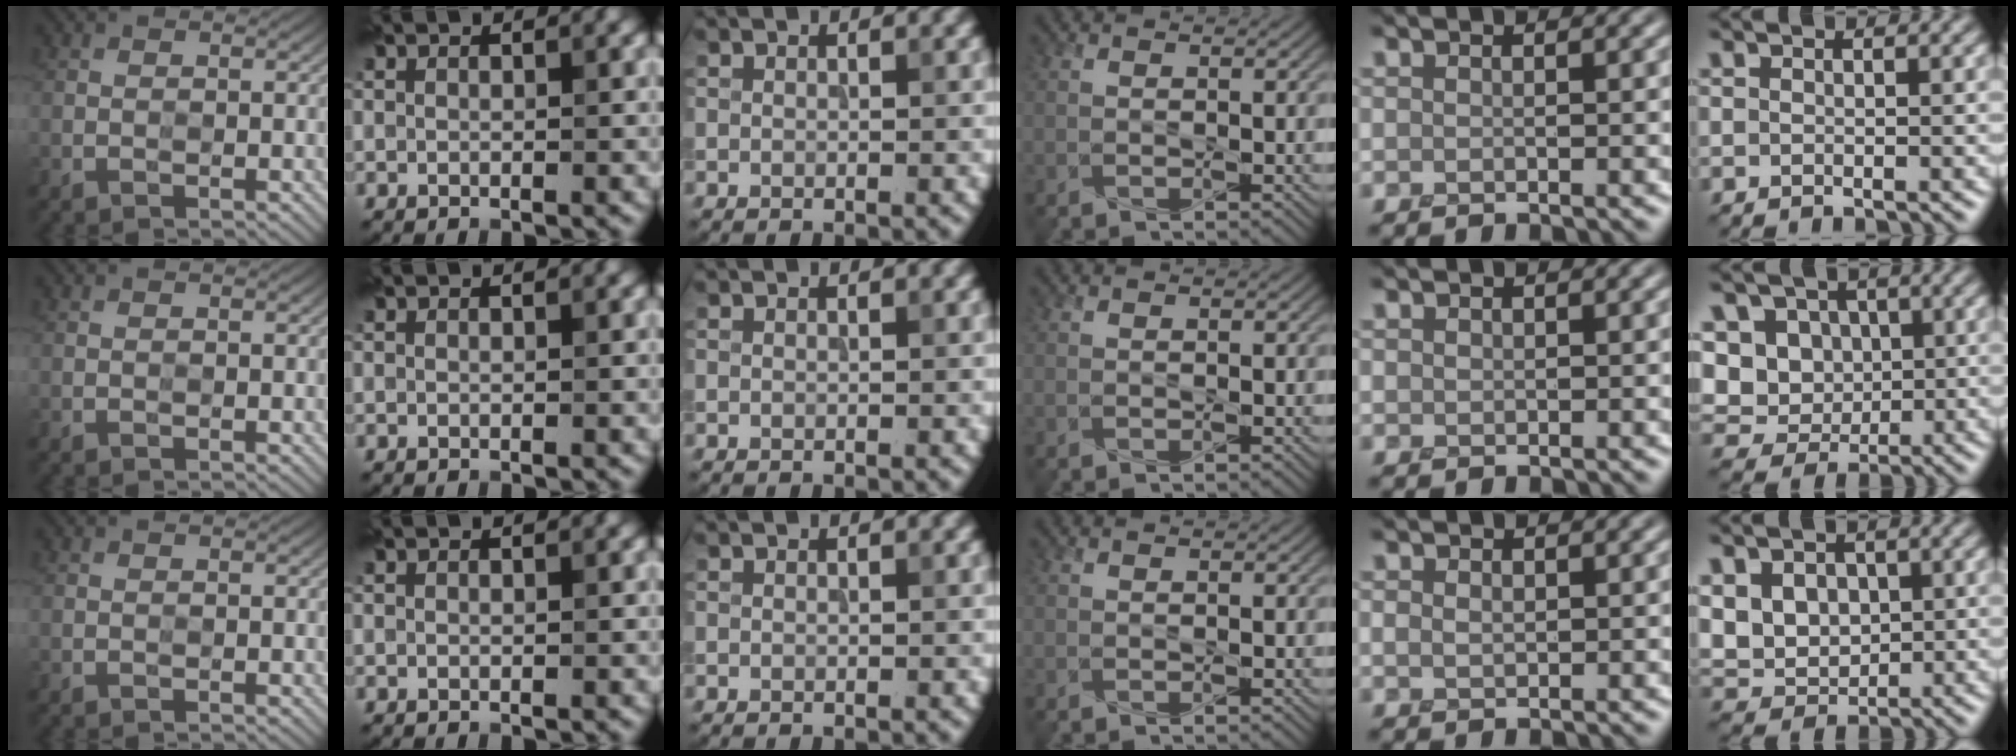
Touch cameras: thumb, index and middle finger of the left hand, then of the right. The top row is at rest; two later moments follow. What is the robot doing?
{"motion": "press", "object": "gel pad"}